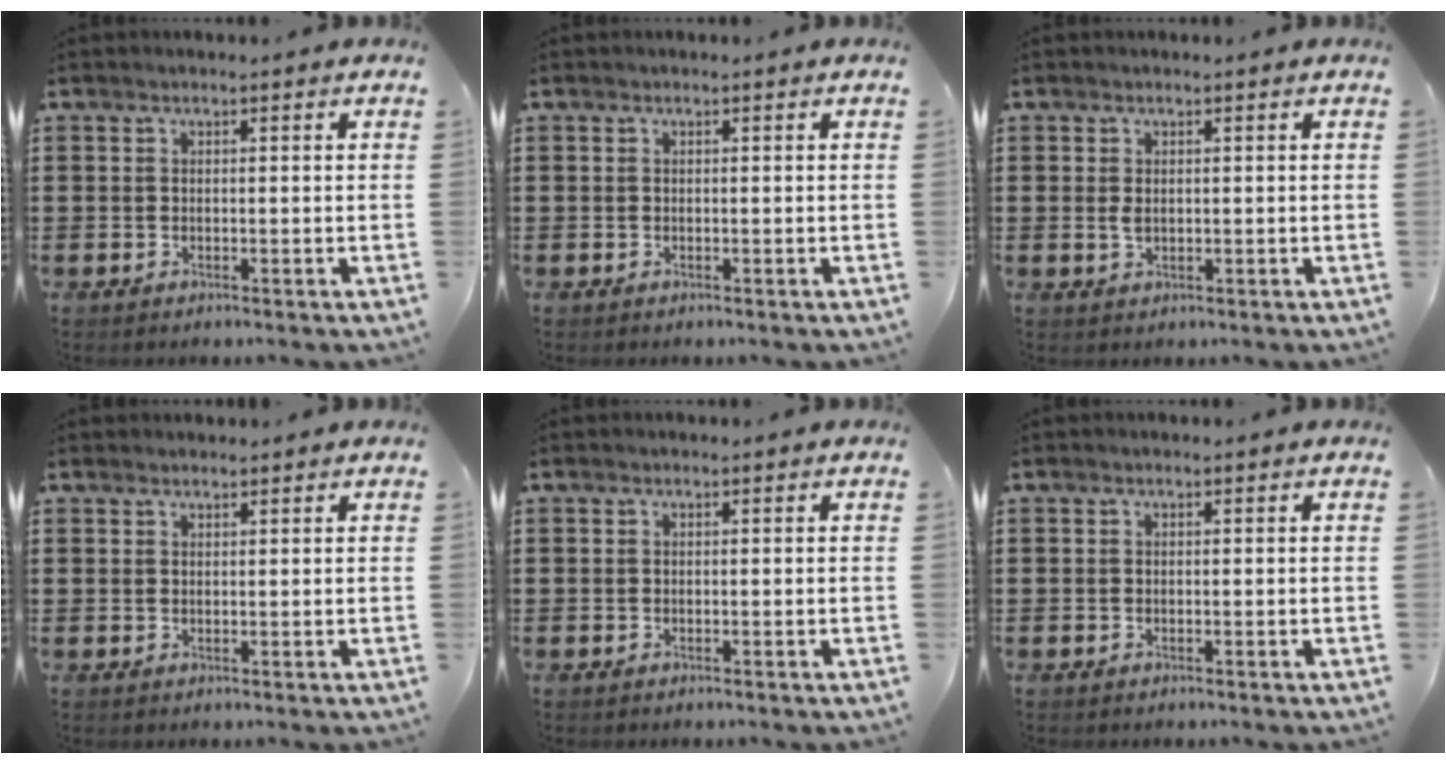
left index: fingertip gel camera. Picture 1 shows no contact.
{"total": 0.0}
{"total": 1.4, "force": [0.2, 0.8, 1.2], "torque": [-0.033, 0.001, 0.001]}
{"total": 1.0, "force": [1.0, 0.2, 0.1], "torque": [-0.003, 0.001, 0.020]}
{"total": 0.0}
{"total": 0.0}